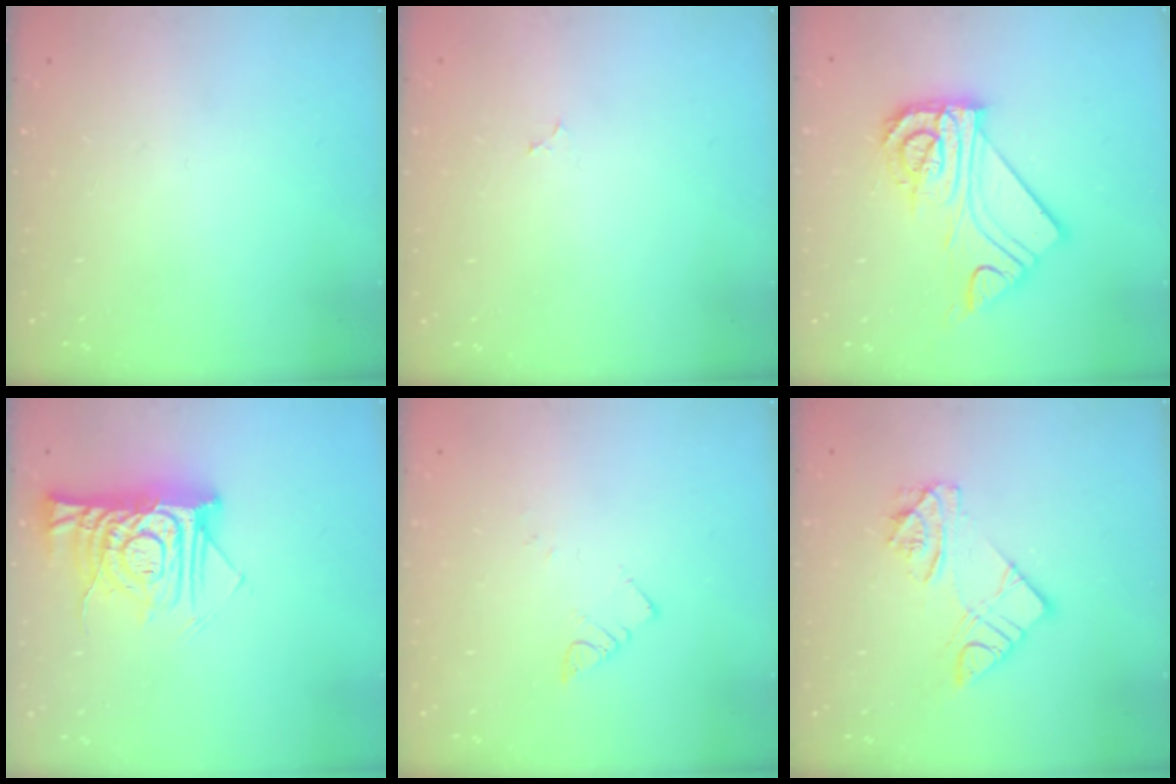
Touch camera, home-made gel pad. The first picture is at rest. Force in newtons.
{"total": 2.3, "press": 2.3, "slide": 0.2}
{"total": 13.6, "press": 13.6, "slide": 0.7}
{"total": 14.7, "press": 14.6, "slide": 1.8}
{"total": 3.8, "press": 3.8, "slide": 0.2}
{"total": 10.9, "press": 10.8, "slide": 0.9}